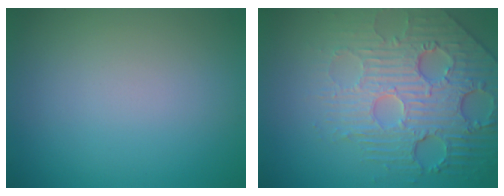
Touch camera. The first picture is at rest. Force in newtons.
{"total": 7.3, "press": 5.4, "slide": 4.9}